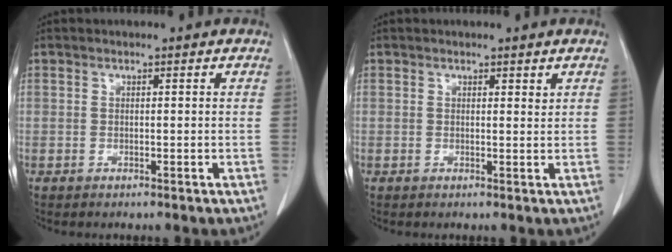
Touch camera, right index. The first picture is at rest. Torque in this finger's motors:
{"motor_torque": [-0.07, 0.07, 0.00, -0.01]}